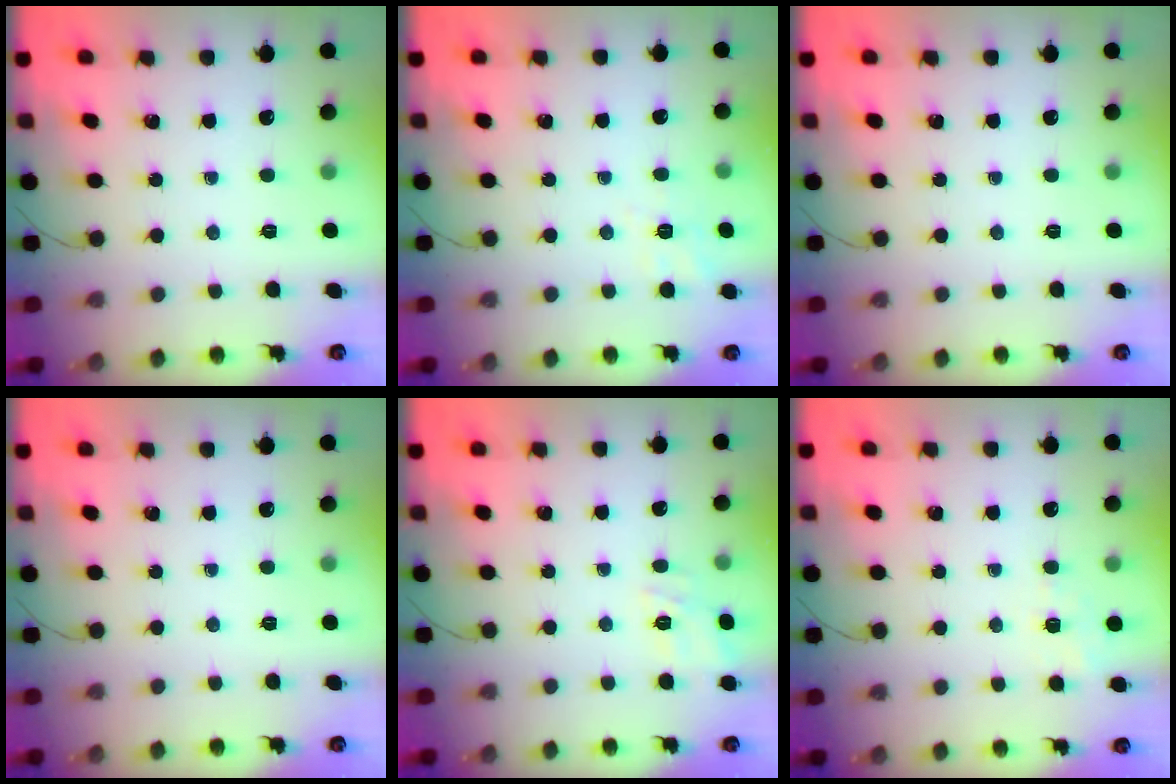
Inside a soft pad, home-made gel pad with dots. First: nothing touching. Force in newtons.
{"total": 2.2, "press": 0.2, "slide": 2.2}
{"total": 0.0}
{"total": 0.0}
{"total": 11.2, "press": 11.1, "slide": 1.2}
{"total": 1.4, "press": 0.5, "slide": 1.3}